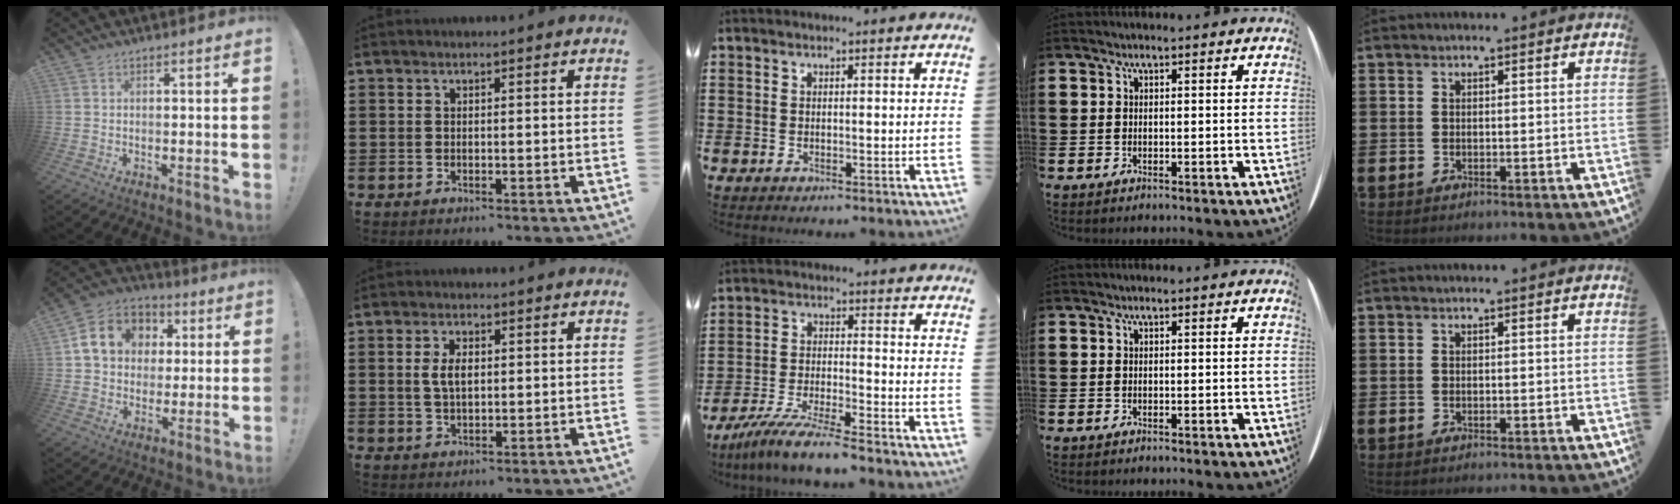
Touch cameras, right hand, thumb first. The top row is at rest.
{"thumb": {"total": 13.4, "force": [3.1, 11.3, 6.5], "torque": [-0.096, 0.006, 0.066]}, "index": {"total": 3.6, "force": [0.5, 1.8, 3.1], "torque": [-0.071, 0.006, 0.004]}, "middle": {"total": 7.2, "force": [-6.5, -0.3, 3.0], "torque": [-0.061, -0.009, -0.125]}}